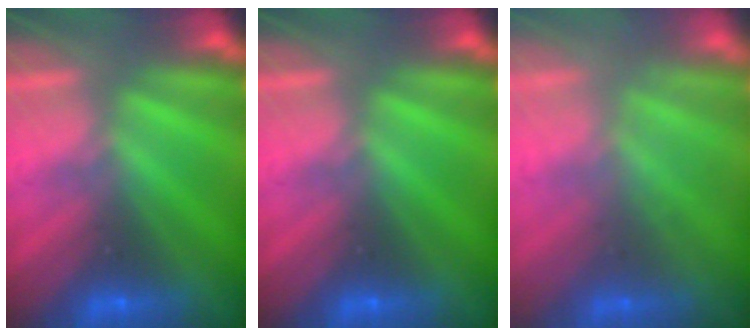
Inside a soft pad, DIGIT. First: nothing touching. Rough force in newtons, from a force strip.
{"total": 0.0}
{"total": 2.2}